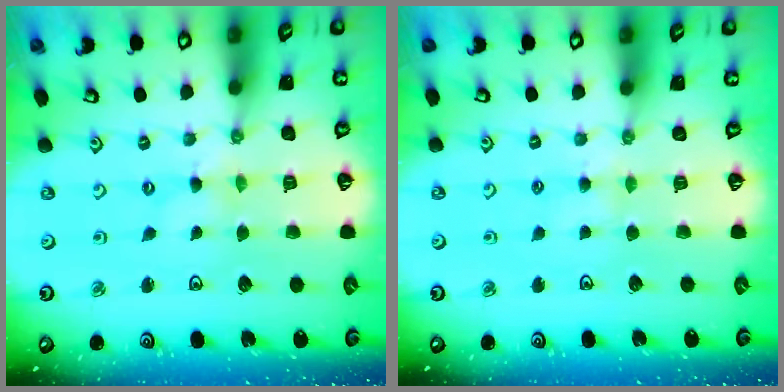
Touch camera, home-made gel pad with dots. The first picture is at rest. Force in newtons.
{"total": 3.8, "press": 3.7, "slide": 0.6}